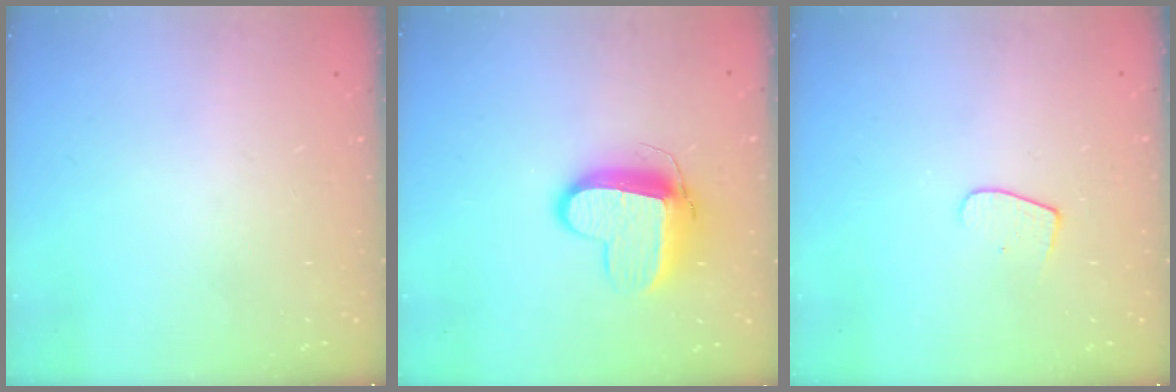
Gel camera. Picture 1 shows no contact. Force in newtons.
{"total": 11.7, "press": 11.6, "slide": 1.3}
{"total": 5.0, "press": 5.0, "slide": 0.4}